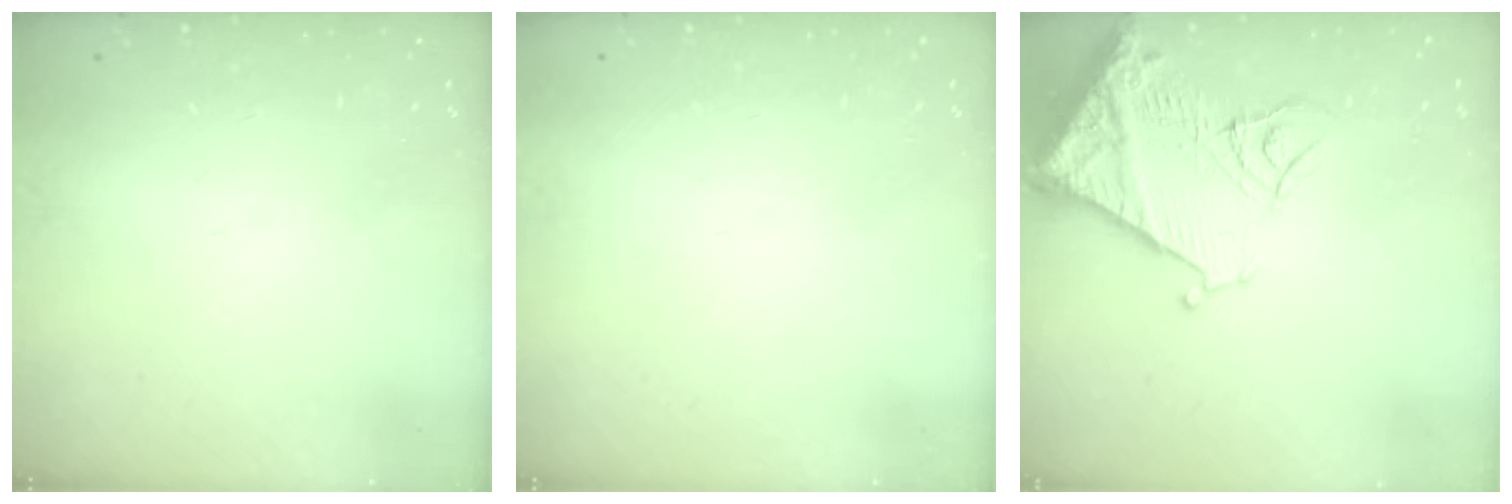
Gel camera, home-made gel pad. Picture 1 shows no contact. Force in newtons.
{"total": 1.5, "press": 1.5, "slide": 0.1}
{"total": 18.4, "press": 18.3, "slide": 2.2}